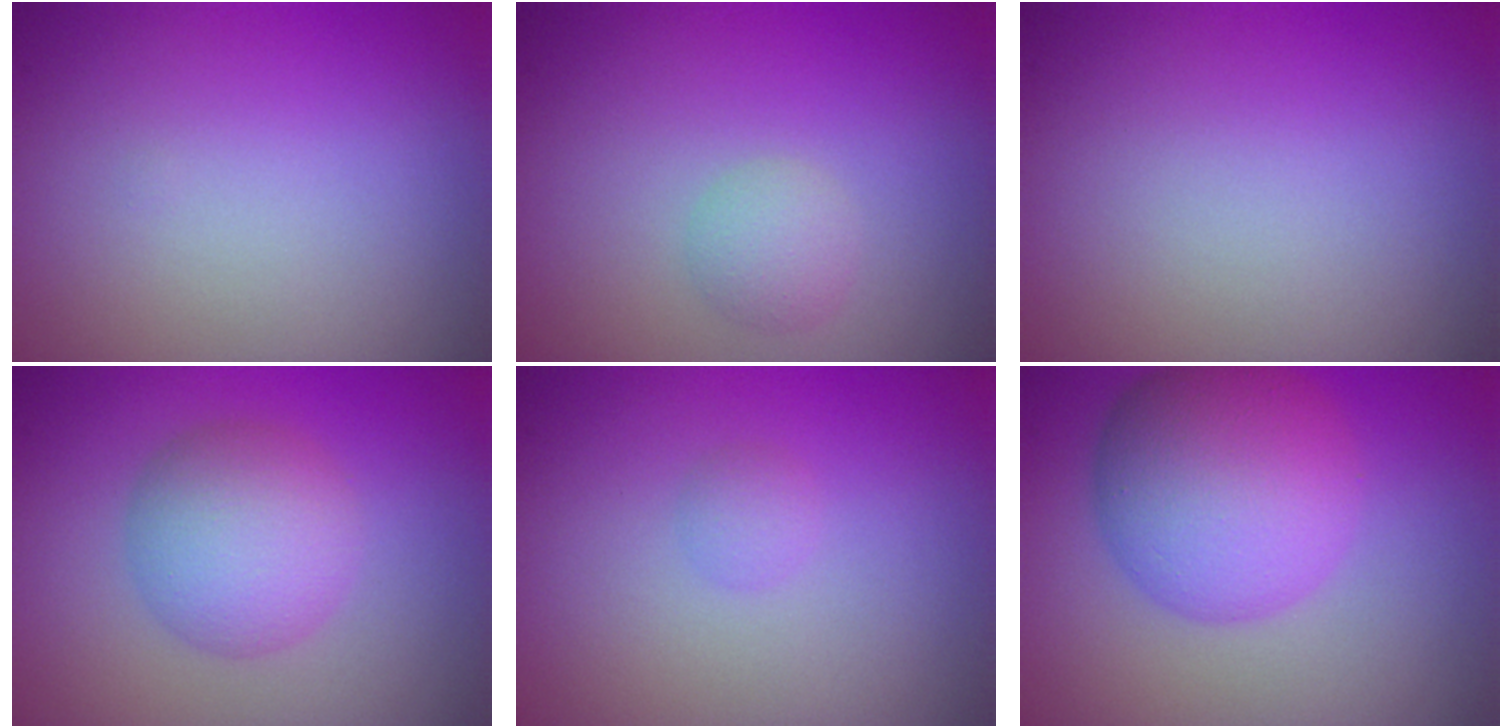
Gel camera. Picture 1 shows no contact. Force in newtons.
{"total": 1.8, "press": 1.8, "slide": 0.0}
{"total": 0.0}
{"total": 5.3, "press": 5.3, "slide": 0.1}
{"total": 0.9, "press": 0.9, "slide": 0.1}
{"total": 8.6, "press": 8.6, "slide": 0.1}